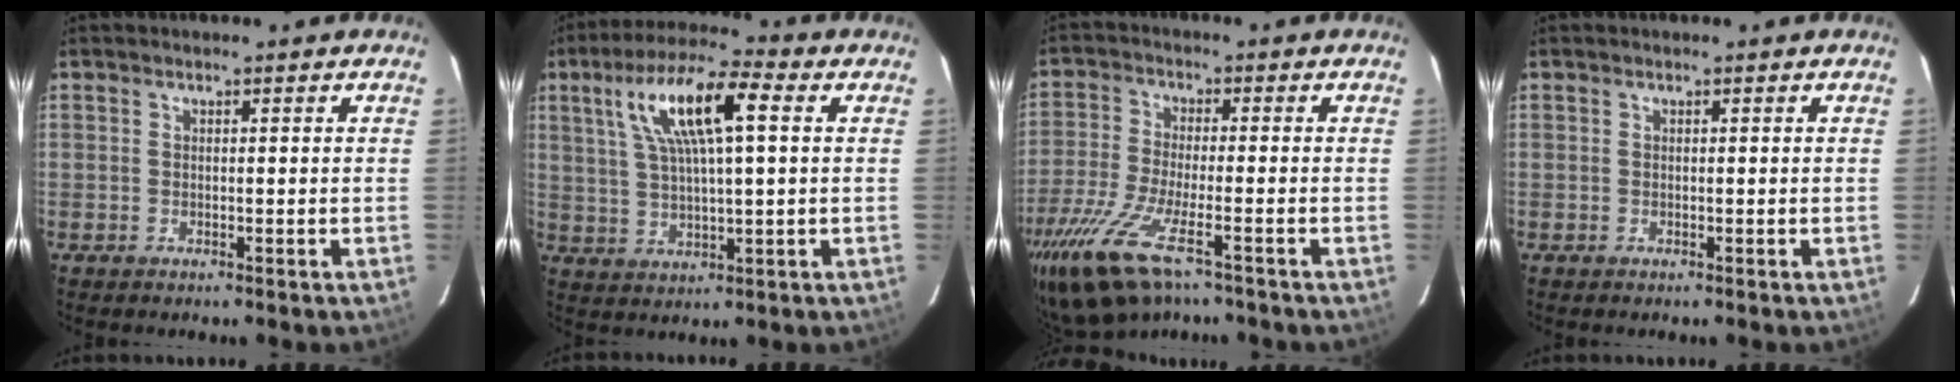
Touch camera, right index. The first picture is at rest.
{"total": 13.1, "force": [4.3, 3.1, 12.0], "torque": [-0.227, 0.023, 0.080]}
{"total": 14.8, "force": [-9.8, 4.0, 10.3], "torque": [-0.229, -0.053, -0.186]}
{"total": 0.0}